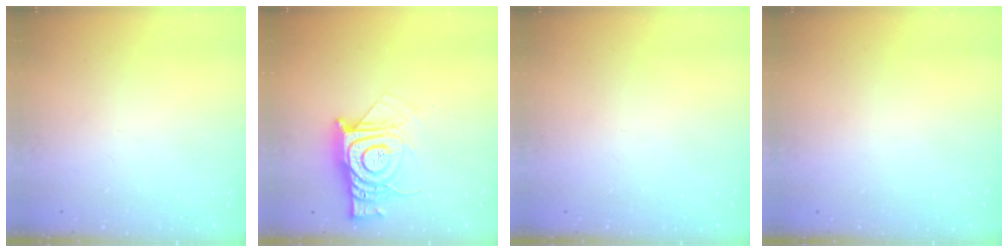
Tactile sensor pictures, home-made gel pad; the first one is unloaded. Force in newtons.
{"total": 14.2, "press": 14.2, "slide": 1.2}
{"total": 0.0}
{"total": 0.0}